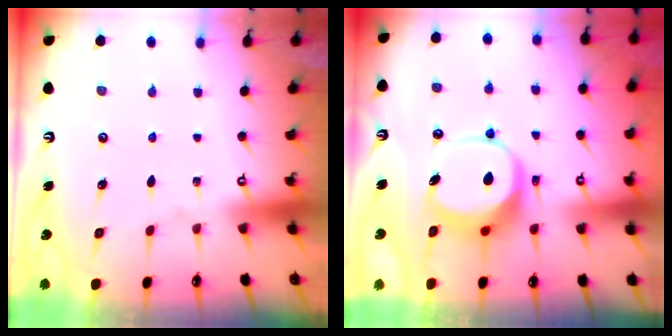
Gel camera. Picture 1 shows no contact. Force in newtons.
{"total": 9.4, "press": 9.3, "slide": 1.1}